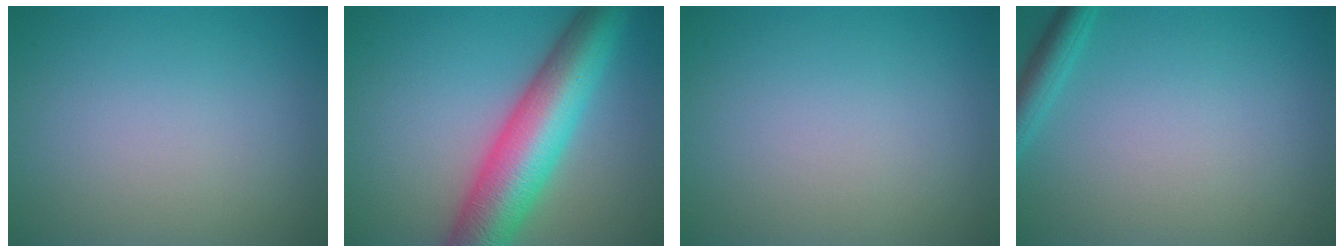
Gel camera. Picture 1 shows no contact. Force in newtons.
{"total": 10.2, "press": 10.2, "slide": 0.2}
{"total": 0.0}
{"total": 2.1, "press": 2.1, "slide": 0.1}